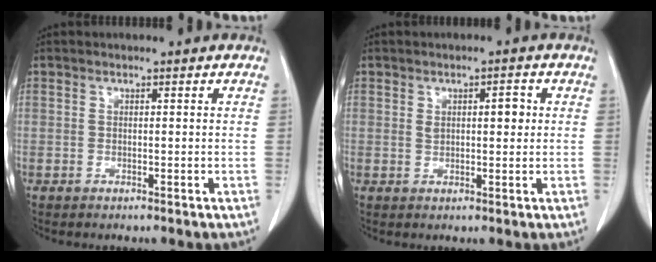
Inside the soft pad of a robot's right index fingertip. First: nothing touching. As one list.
[{"total": 3.1, "force": [0.8, 1.3, 2.7], "torque": [-0.049, 0.007, 0.018]}]